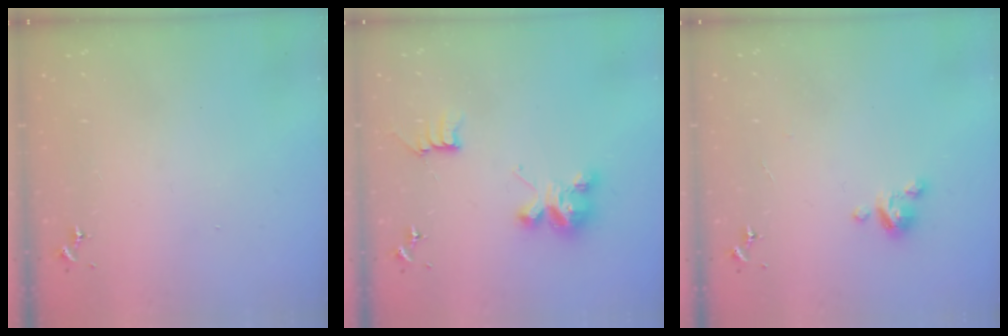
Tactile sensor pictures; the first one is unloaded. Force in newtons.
{"total": 8.4, "press": 8.4, "slide": 0.5}
{"total": 4.6, "press": 4.6, "slide": 0.3}